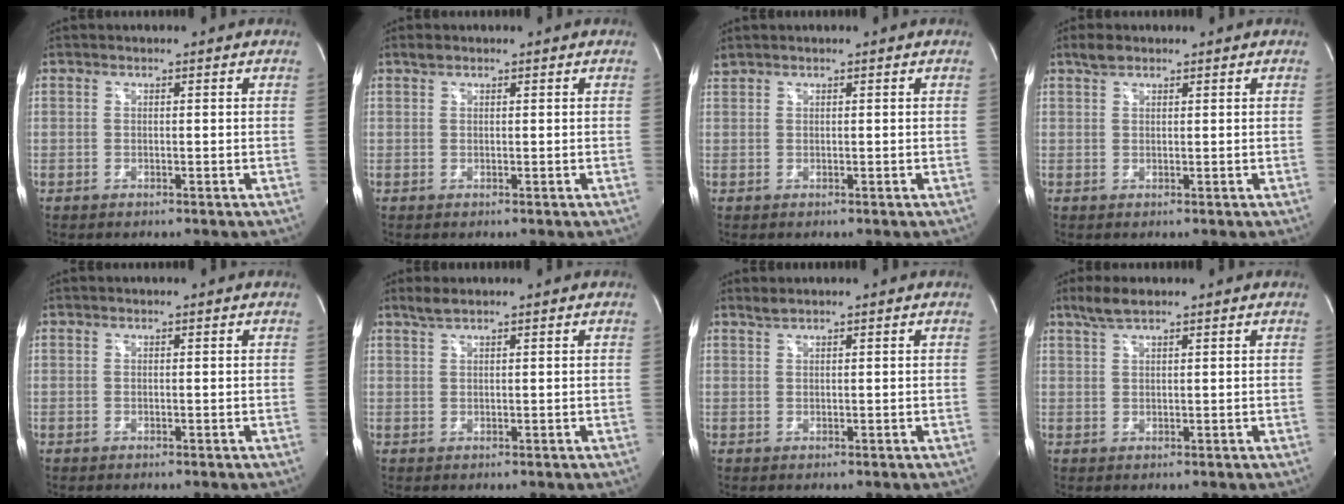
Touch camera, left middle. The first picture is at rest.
{"total": 0.8, "force": [0.7, 0.4, 0.3], "torque": [-0.010, 0.007, 0.013]}
{"total": 0.8, "force": [0.7, -0.1, 0.2], "torque": [-0.016, 0.018, 0.024]}
{"total": 1.9, "force": [1.5, 0.8, 0.8], "torque": [-0.023, 0.008, 0.029]}
{"total": 0.0}
{"total": 1.7, "force": [1.4, 0.0, 0.9], "torque": [-0.024, 0.007, 0.032]}
{"total": 1.0, "force": [0.9, -0.1, 0.3], "torque": [-0.011, 0.004, 0.024]}
{"total": 3.3, "force": [2.5, 0.5, 2.1], "torque": [-0.052, 0.010, 0.053]}